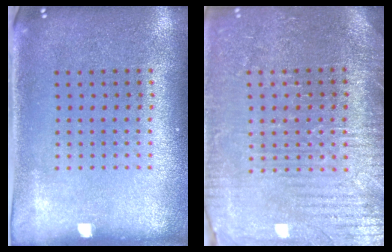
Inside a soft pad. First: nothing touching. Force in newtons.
{"total": 3.9, "press": 3.7, "slide": 1.2}